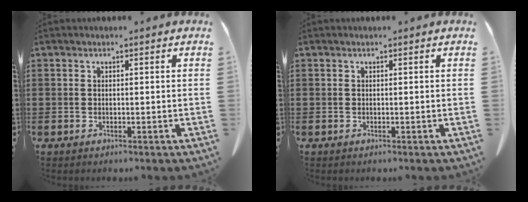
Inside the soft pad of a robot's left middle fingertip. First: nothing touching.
{"total": 0.0}